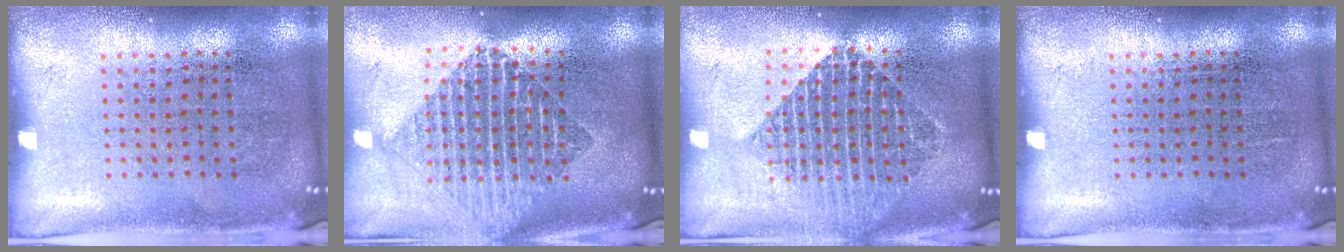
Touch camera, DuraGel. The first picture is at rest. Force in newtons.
{"total": 1.9, "press": 1.6, "slide": 1.1}
{"total": 1.9, "press": 1.6, "slide": 1.0}
{"total": 0.0}